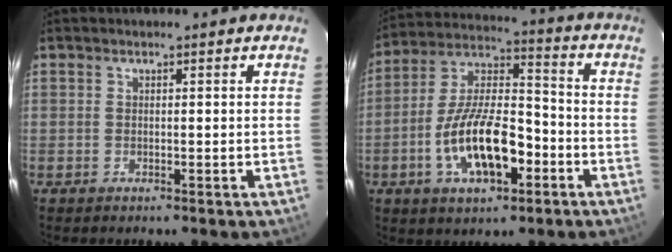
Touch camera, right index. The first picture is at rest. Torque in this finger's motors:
{"motor_torque": [1.17, -0.96, 1.05, 0.21]}